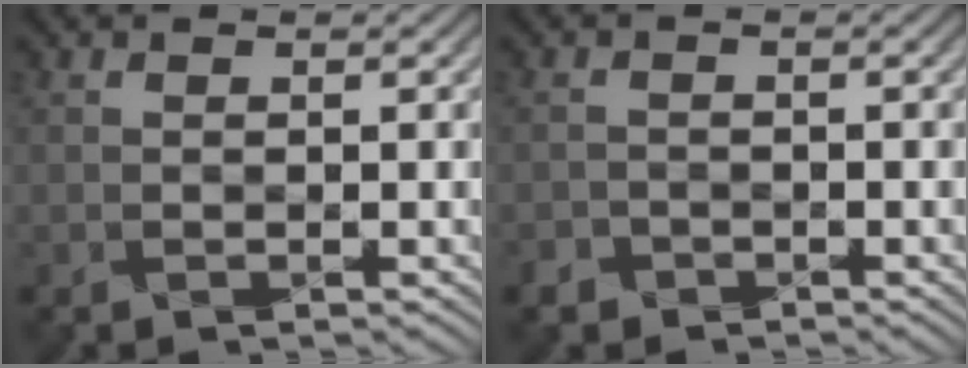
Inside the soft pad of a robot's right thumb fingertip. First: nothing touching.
{"total": 1.8, "force": [-1.6, 0.5, -0.7], "torque": [0.006, -0.009, -0.027]}